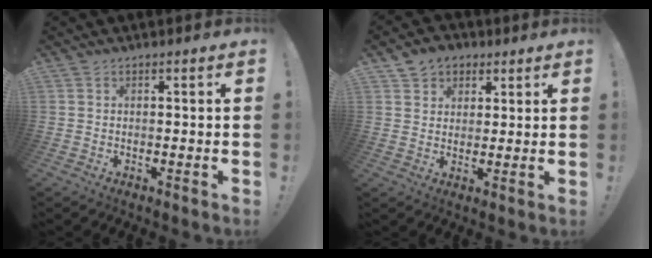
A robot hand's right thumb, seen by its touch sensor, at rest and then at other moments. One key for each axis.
{"total": 5.6, "fx": 2.5, "fy": 4.9, "fz": 1.0, "tx": -0.010, "ty": -0.013, "tz": 0.049}